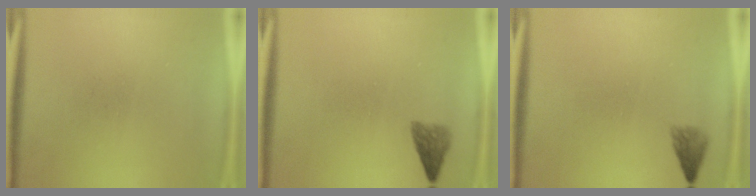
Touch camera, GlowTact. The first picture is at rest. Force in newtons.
{"total": 2.3}
{"total": 1.8}